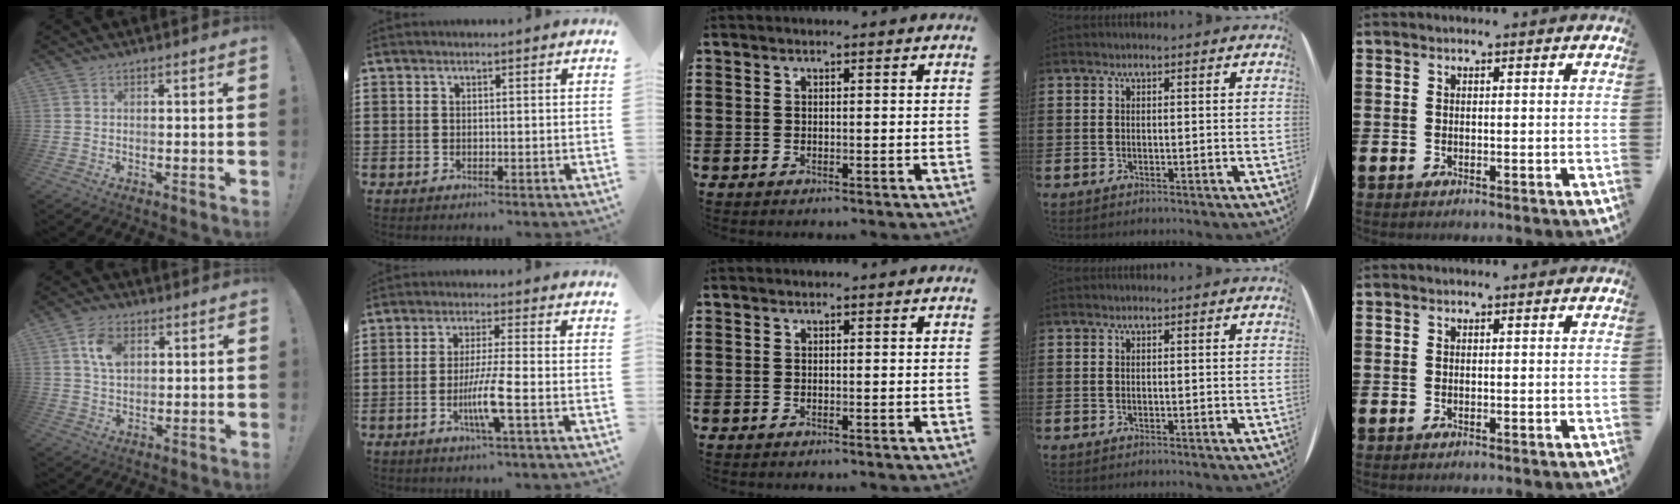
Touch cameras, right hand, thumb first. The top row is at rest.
{"thumb": {"total": 8.0, "force": [2.9, 5.5, 5.0], "torque": [-0.082, 0.002, 0.056]}, "index": {"total": 6.6, "force": [-2.2, -0.1, 6.2], "torque": [-0.125, -0.019, -0.045]}}